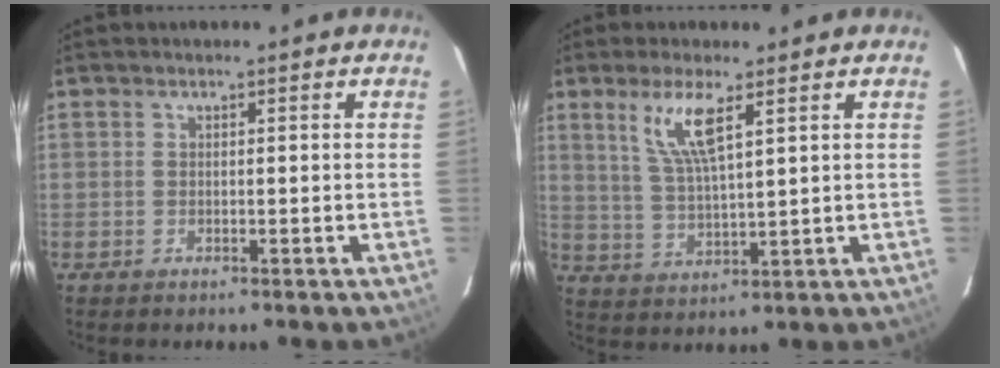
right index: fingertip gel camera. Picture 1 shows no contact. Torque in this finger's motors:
{"motor_torque": [0.61, 0.11, 0.28, 0.13]}